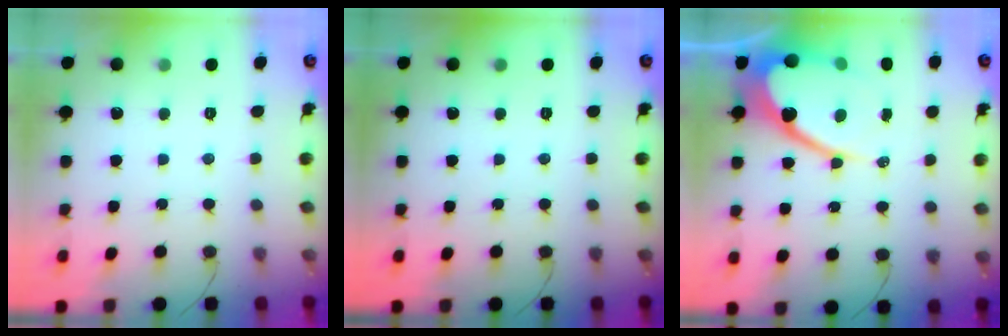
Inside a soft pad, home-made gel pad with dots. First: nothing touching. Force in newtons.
{"total": 0.0}
{"total": 17.2, "press": 17.1, "slide": 1.8}